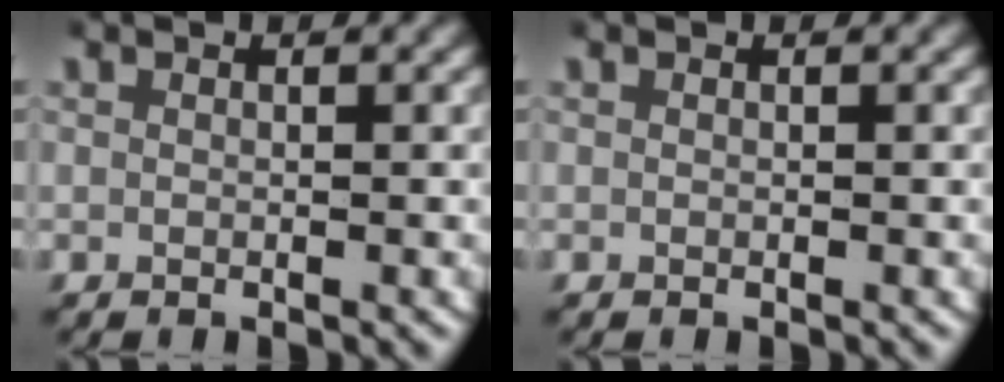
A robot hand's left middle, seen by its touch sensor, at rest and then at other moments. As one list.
[{"total": 0.0}]